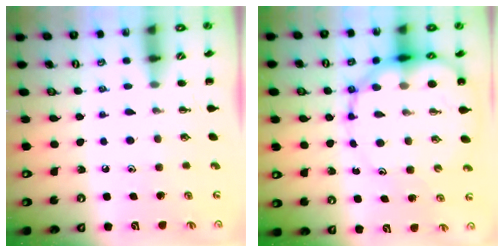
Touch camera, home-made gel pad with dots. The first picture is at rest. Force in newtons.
{"total": 14.4, "press": 13.8, "slide": 4.2}